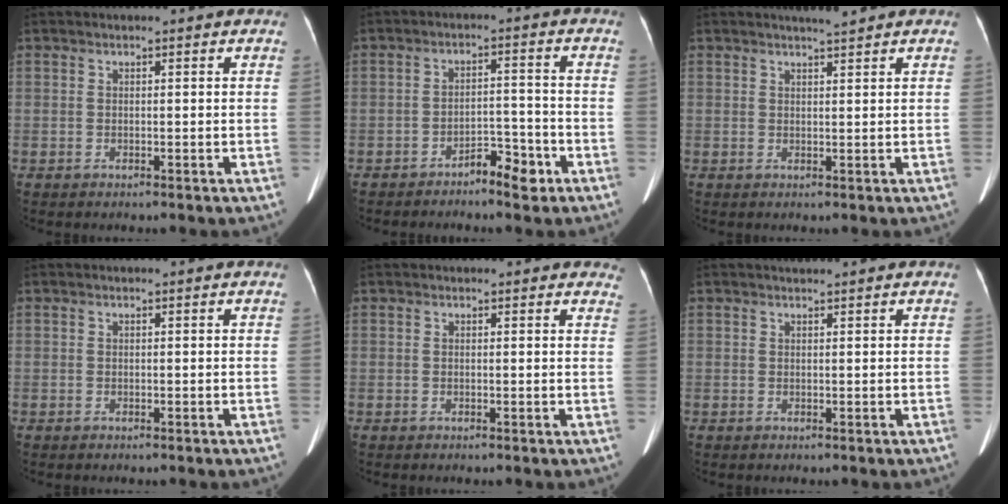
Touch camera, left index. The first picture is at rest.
{"total": 4.6, "force": [-3.5, 1.4, 2.6], "torque": [-0.038, 0.008, -0.056]}
{"total": 2.2, "force": [1.9, -0.1, 0.9], "torque": [-0.011, 0.002, 0.032]}
{"total": 0.0}
{"total": 4.2, "force": [3.8, 1.4, 1.1], "torque": [0.007, -0.003, 0.021]}
{"total": 0.7, "force": [0.6, -0.2, 0.1], "torque": [-0.004, 0.006, 0.016]}